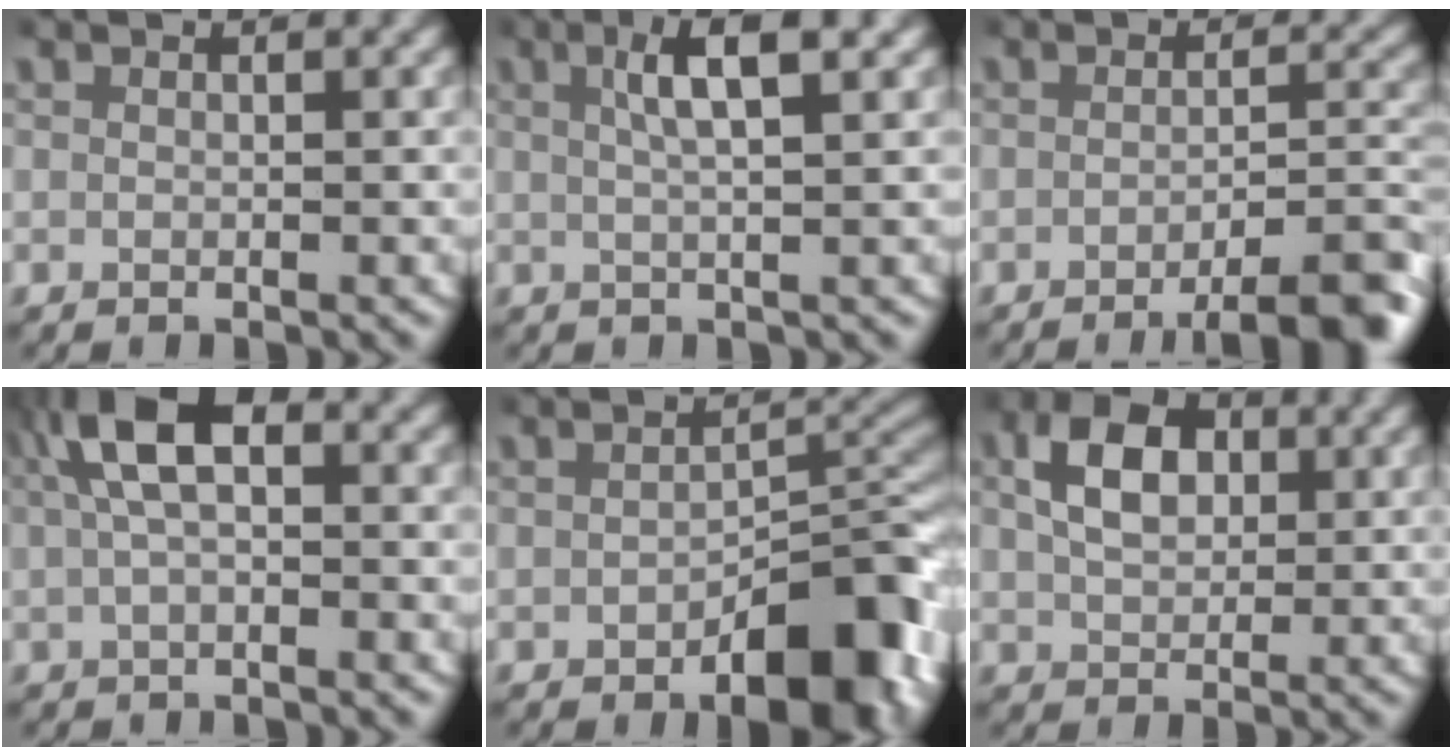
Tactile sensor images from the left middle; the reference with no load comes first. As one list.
[{"total": 4.0, "force": [1.6, 0.3, 3.7], "torque": [-0.067, 0.016, 0.023]}, {"total": 6.3, "force": [-4.3, 1.1, 4.4], "torque": [-0.044, 0.000, -0.071]}, {"total": 7.0, "force": [1.5, 3.9, 5.6], "torque": [-0.111, 0.013, 0.016]}, {"total": 7.6, "force": [-3.6, 3.3, 5.8], "torque": [-0.060, 0.004, -0.052]}, {"total": 5.5, "force": [1.5, 3.6, 3.9], "torque": [-0.062, 0.006, 0.025]}]